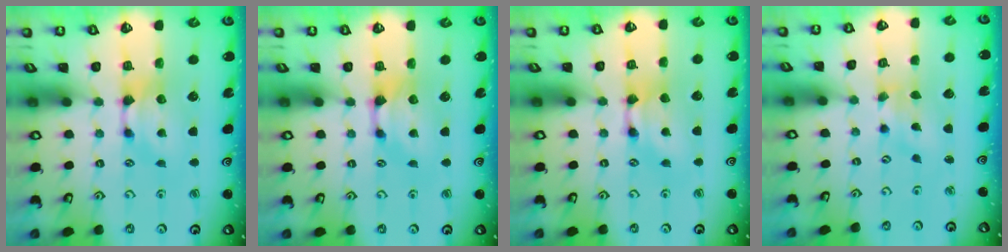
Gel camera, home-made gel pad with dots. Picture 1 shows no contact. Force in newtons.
{"total": 0.6, "press": 0.4, "slide": 0.5}
{"total": 1.5, "press": 1.5, "slide": 0.1}
{"total": 2.3, "press": 2.1, "slide": 0.9}